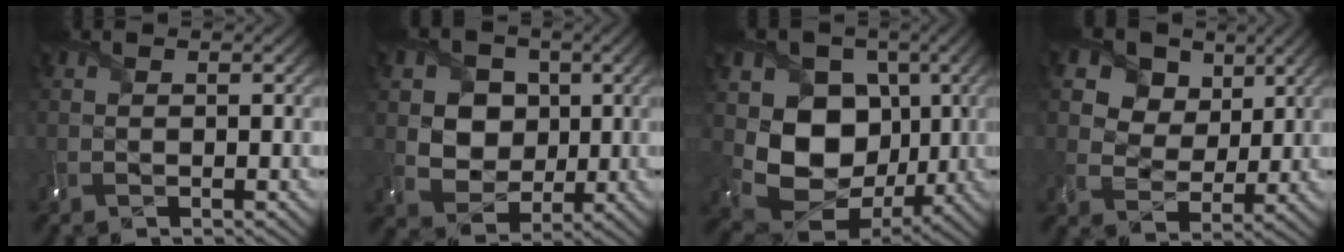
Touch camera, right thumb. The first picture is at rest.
{"total": 7.6, "force": [1.6, 6.6, 3.5], "torque": [-0.103, -0.003, 0.030]}
{"total": 12.5, "force": [0.7, 10.4, 7.0], "torque": [-0.142, -0.025, 0.011]}
{"total": 12.5, "force": [7.0, 8.7, 5.6], "torque": [-0.155, 0.004, 0.128]}